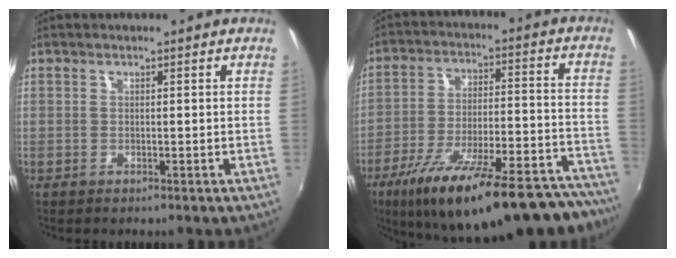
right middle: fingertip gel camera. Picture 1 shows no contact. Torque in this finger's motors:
{"motor_torque": [1.48, -0.65, 0.44, 0.21]}